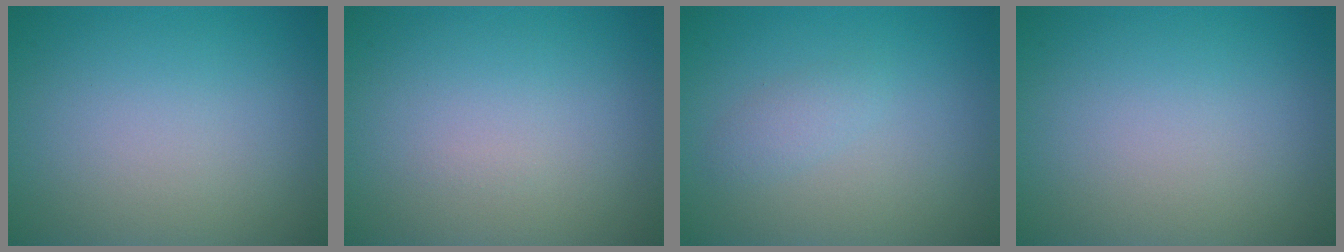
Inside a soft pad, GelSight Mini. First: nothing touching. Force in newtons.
{"total": 0.0}
{"total": 1.2, "press": 1.2, "slide": 0.1}
{"total": 0.0}